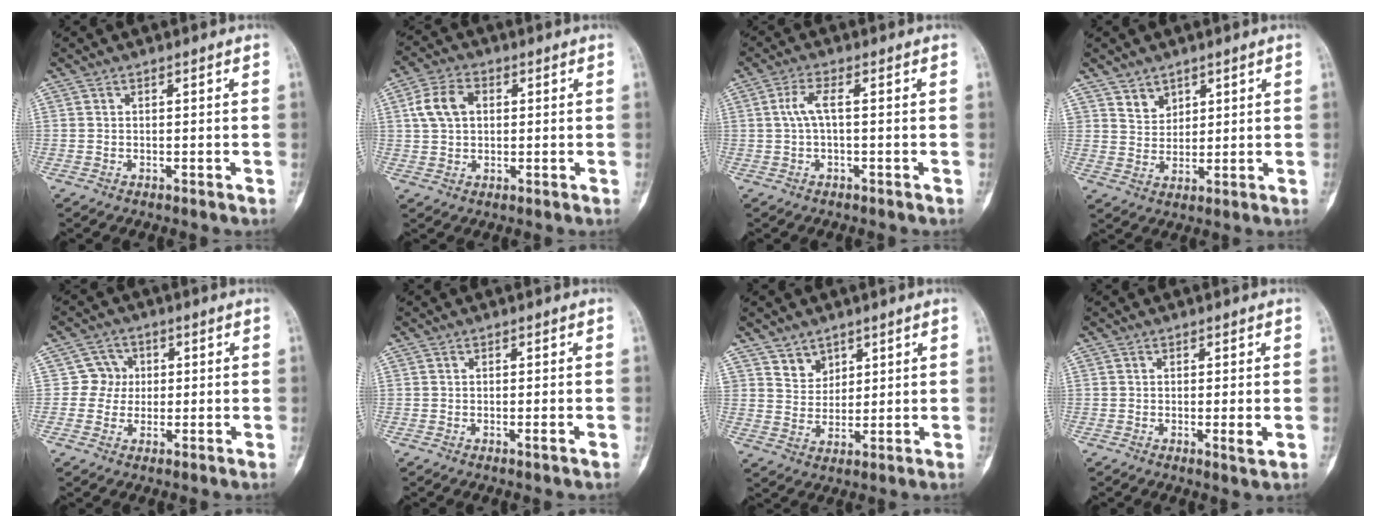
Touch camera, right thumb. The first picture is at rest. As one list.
[{"total": 7.2, "force": [1.6, 5.0, 4.9], "torque": [-0.092, 0.014, 0.027]}, {"total": 3.5, "force": [0.1, 0.9, 3.4], "torque": [-0.080, 0.011, -0.001]}, {"total": 4.1, "force": [2.9, 2.8, 0.8], "torque": [0.009, -0.024, 0.059]}, {"total": 4.4, "force": [0.3, 4.3, 0.5], "torque": [0.027, 0.010, -0.002]}, {"total": 1.1, "force": [-0.4, 0.0, 1.0], "torque": [-0.016, 0.000, -0.004]}, {"total": 4.7, "force": [3.3, 3.3, 0.6], "torque": [0.017, -0.027, 0.066]}, {"total": 2.4, "force": [-0.3, 0.2, 2.3], "torque": [-0.040, -0.009, -0.006]}]